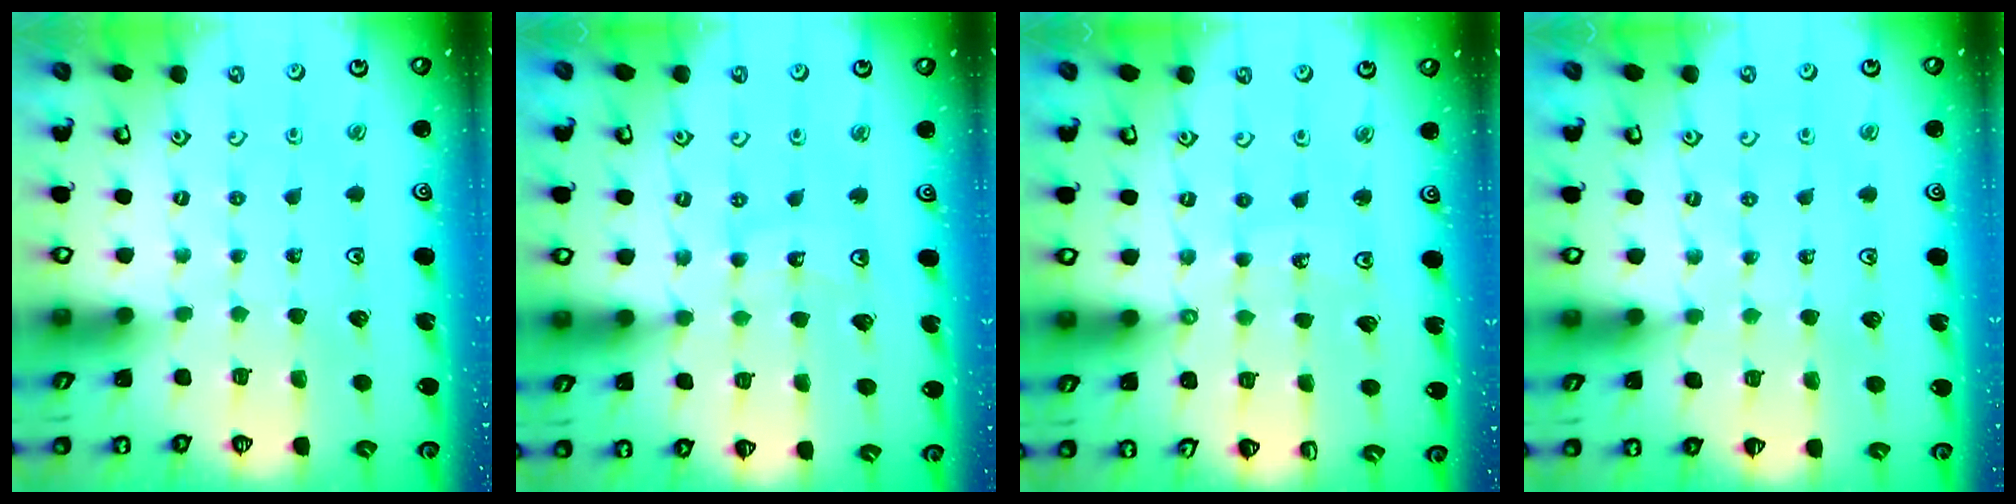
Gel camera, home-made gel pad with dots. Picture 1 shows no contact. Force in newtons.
{"total": 11.0, "press": 10.6, "slide": 3.2}
{"total": 5.6, "press": 5.6, "slide": 0.8}
{"total": 5.5, "press": 5.3, "slide": 1.4}